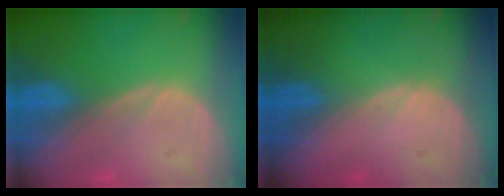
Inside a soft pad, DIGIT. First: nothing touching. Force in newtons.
{"total": 0.6, "press": 0.1, "slide": 0.6}